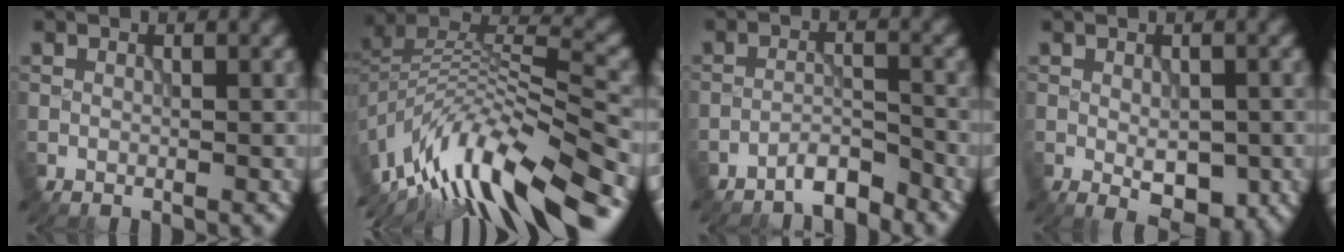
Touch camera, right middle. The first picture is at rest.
{"total": 12.5, "force": [-7.5, 4.4, 9.0], "torque": [-0.181, 0.024, -0.132]}
{"total": 2.8, "force": [-2.6, 0.4, 1.0], "torque": [-0.012, 0.009, -0.050]}
{"total": 3.9, "force": [-1.1, 1.8, 3.2], "torque": [-0.047, -0.010, -0.011]}